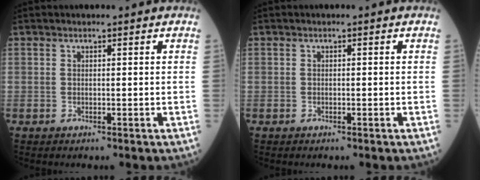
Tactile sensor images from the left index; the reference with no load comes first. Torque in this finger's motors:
{"motor_torque": [0.00, 0.00, 0.00, 0.00]}